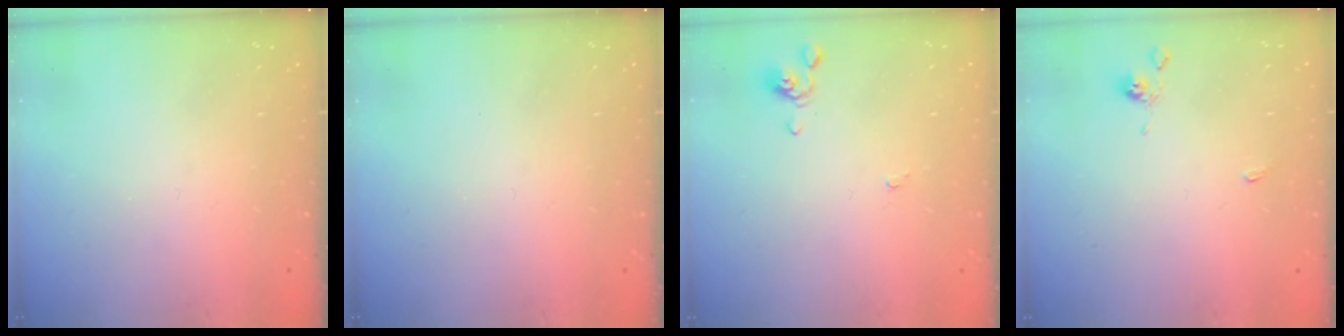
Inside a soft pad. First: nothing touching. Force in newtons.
{"total": 0.0}
{"total": 0.0}
{"total": 1.3, "press": 1.3, "slide": 0.3}